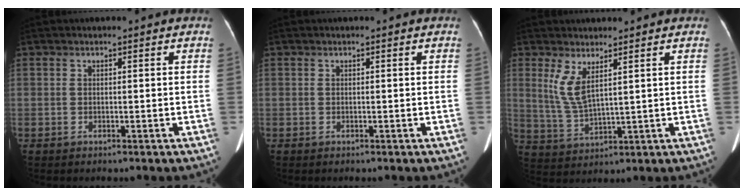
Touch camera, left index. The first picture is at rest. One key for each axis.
{"total": 0.0}
{"total": 5.0, "fx": 2.4, "fy": 1.0, "fz": 4.3, "tx": -0.106, "ty": -0.012, "tz": 0.061}